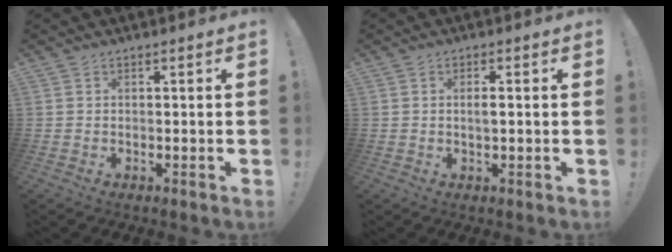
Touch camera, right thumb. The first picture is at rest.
{"total": 2.0, "force": [-0.1, 0.5, 1.9], "torque": [-0.033, 0.001, -0.003]}